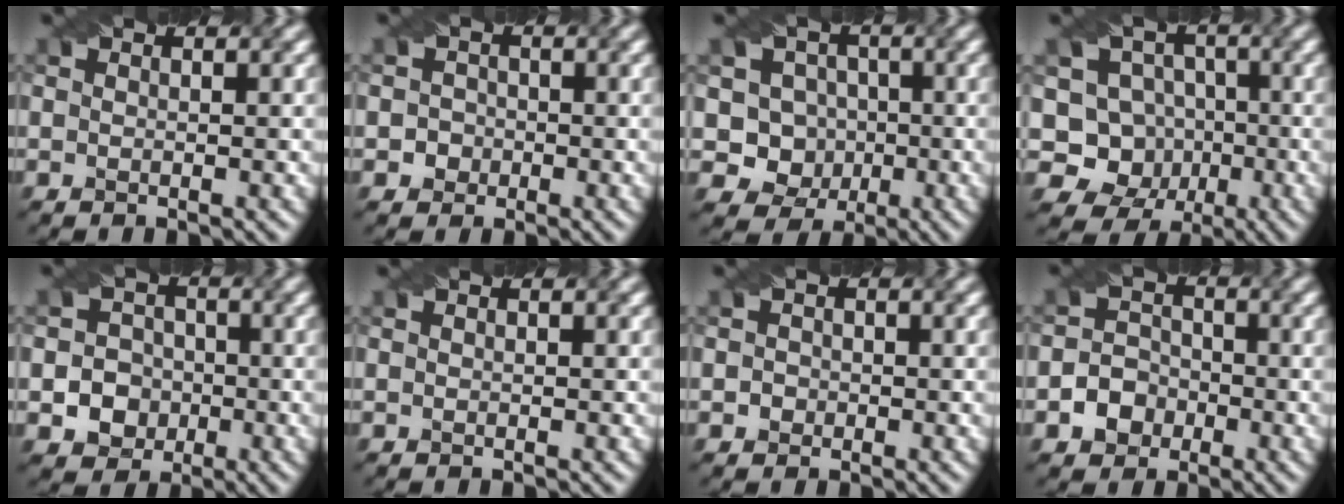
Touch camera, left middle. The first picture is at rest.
{"total": 1.7, "force": [-0.3, 1.6, 0.3], "torque": [0.013, 0.002, -0.008]}
{"total": 5.6, "force": [-0.1, 5.2, 2.0], "torque": [-0.019, 0.005, -0.027]}
{"total": 7.3, "force": [-1.2, 6.8, 2.5], "torque": [-0.021, 0.010, -0.052]}
{"total": 4.2, "force": [-1.1, 3.8, 1.4], "torque": [0.000, 0.000, -0.033]}
{"total": 0.0}
{"total": 1.0, "force": [-0.1, 1.0, 0.2], "torque": [0.002, -0.001, -0.006]}
{"total": 3.2, "force": [-1.4, 2.7, 1.0], "torque": [0.000, 0.003, -0.029]}